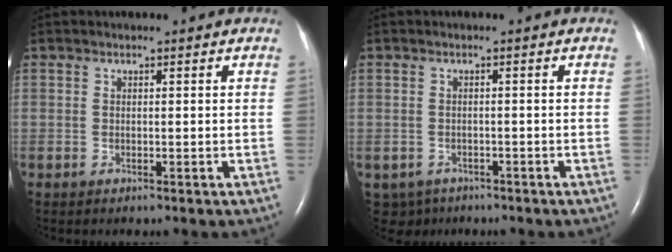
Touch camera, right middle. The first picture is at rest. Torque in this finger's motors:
{"motor_torque": [-0.38, -0.07, -0.13, 0.00]}